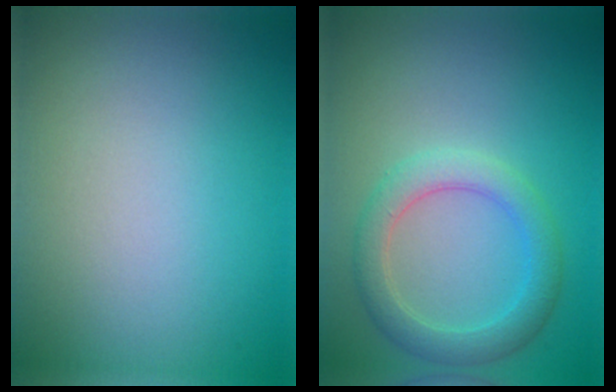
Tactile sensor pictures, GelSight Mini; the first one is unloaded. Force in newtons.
{"total": 3.5, "press": 3.5, "slide": 0.3}